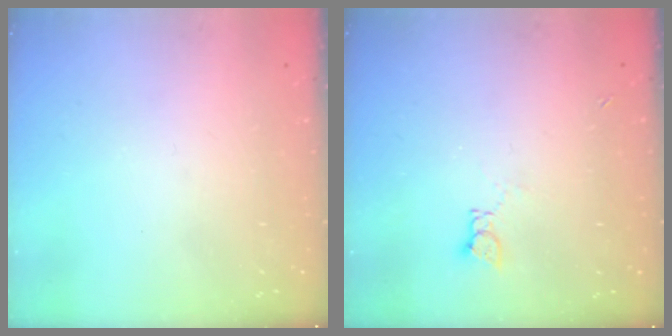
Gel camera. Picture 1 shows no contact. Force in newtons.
{"total": 1.8, "press": 1.7, "slide": 0.3}